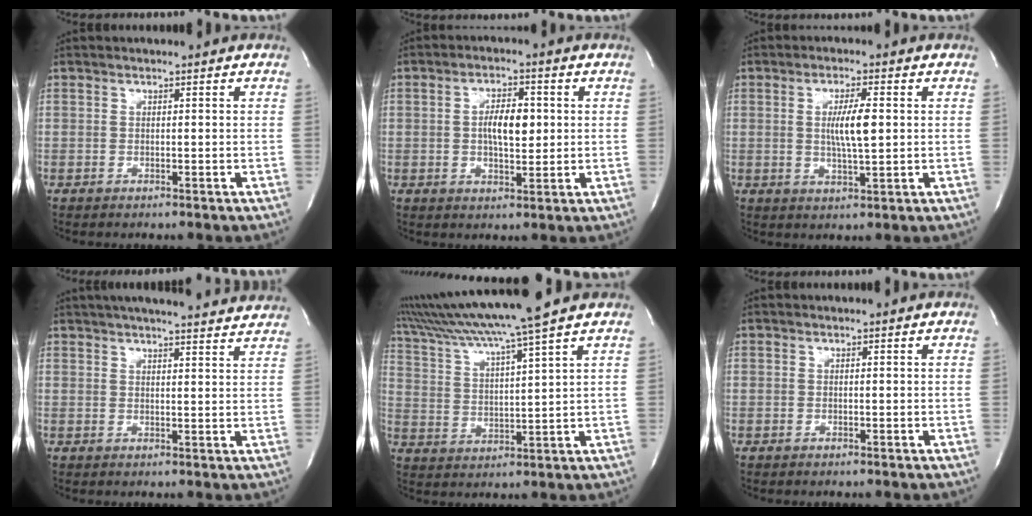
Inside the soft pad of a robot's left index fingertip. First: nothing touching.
{"total": 5.9, "force": [0.4, 2.3, 5.4], "torque": [-0.097, 0.005, 0.009]}
{"total": 5.7, "force": [0.5, 0.7, 5.6], "torque": [-0.104, -0.003, 0.011]}
{"total": 18.4, "force": [16.8, 1.9, 7.4], "torque": [-0.114, 0.020, 0.210]}
{"total": 14.7, "force": [12.2, -2.4, 7.9], "torque": [-0.148, 0.000, 0.203]}
{"total": 0.0}